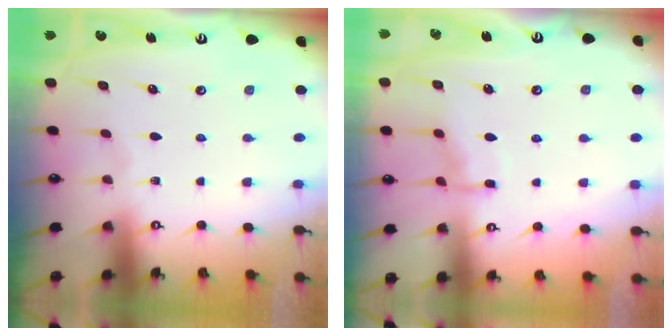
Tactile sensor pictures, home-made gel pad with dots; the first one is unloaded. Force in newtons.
{"total": 7.7, "press": 7.7, "slide": 0.7}